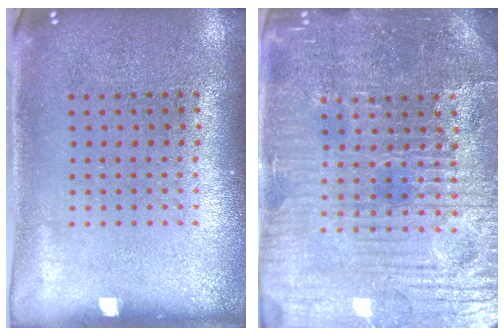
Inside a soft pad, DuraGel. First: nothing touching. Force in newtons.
{"total": 4.8, "press": 4.7, "slide": 1.2}